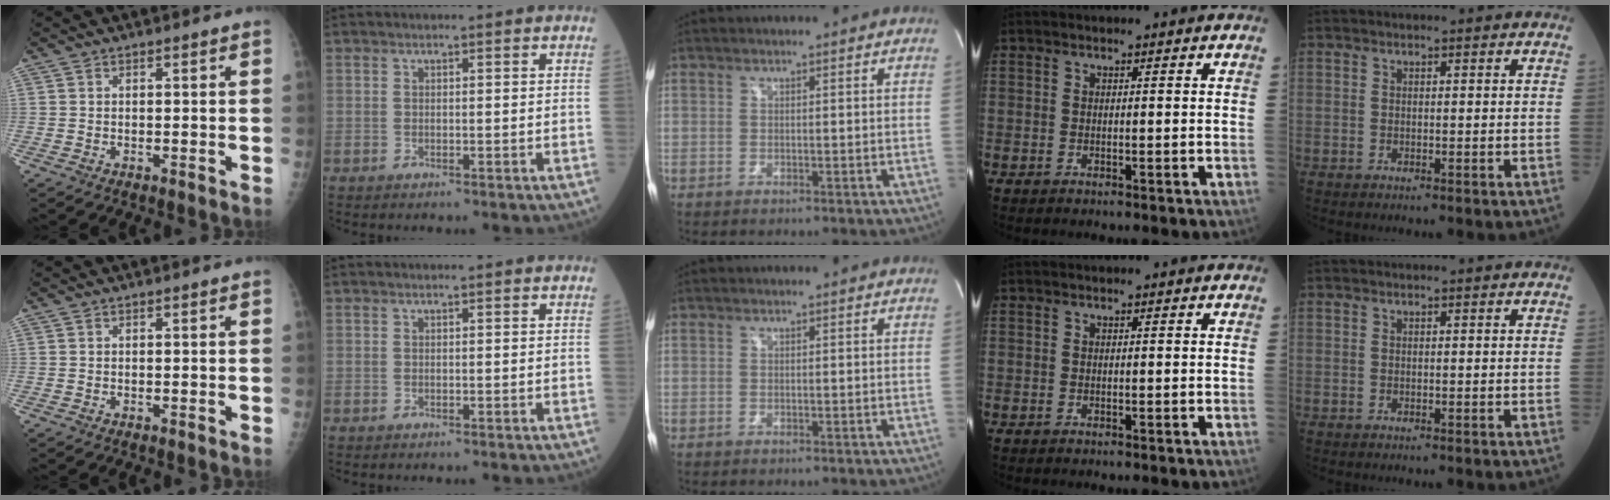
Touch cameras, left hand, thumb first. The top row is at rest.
{}